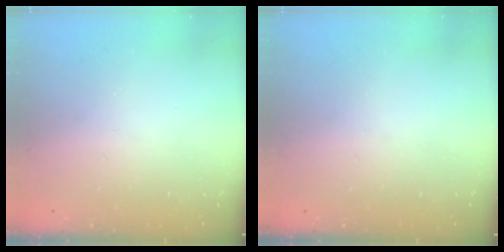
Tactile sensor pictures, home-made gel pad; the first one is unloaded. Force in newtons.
{"total": 0.0}